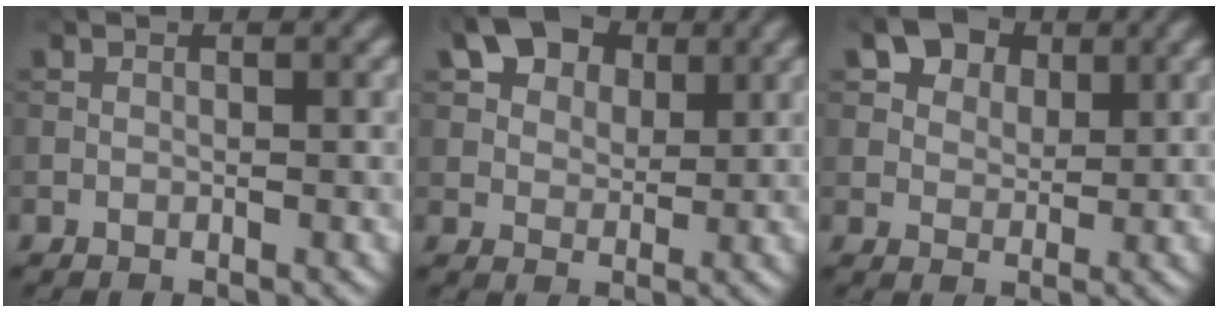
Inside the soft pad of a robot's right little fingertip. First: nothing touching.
{"total": 7.3, "force": [4.0, 4.7, 4.0], "torque": [-0.084, 0.009, 0.065]}
{"total": 6.3, "force": [3.7, 4.0, 3.1], "torque": [-0.068, -0.001, 0.063]}